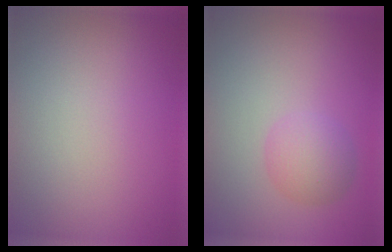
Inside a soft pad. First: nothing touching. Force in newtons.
{"total": 2.8, "press": 2.8, "slide": 0.1}